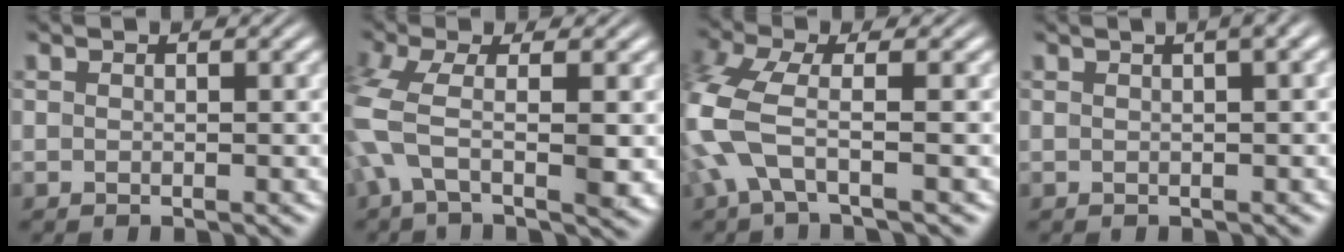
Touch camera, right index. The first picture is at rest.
{"total": 5.4, "force": [-0.5, 2.7, 4.7], "torque": [-0.117, -0.017, -0.006]}
{"total": 6.2, "force": [-1.4, 4.0, 4.5], "torque": [-0.146, -0.027, -0.019]}
{"total": 2.5, "force": [1.1, 0.4, 2.1], "torque": [-0.015, 0.018, 0.013]}